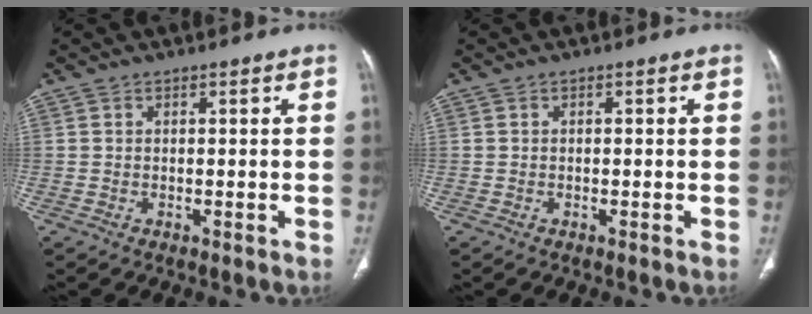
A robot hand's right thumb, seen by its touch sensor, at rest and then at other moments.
{"total": 0.0}